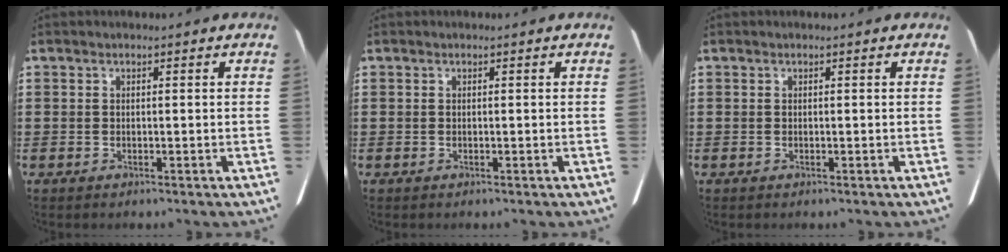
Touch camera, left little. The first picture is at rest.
{"total": 0.0}
{"total": 0.0}